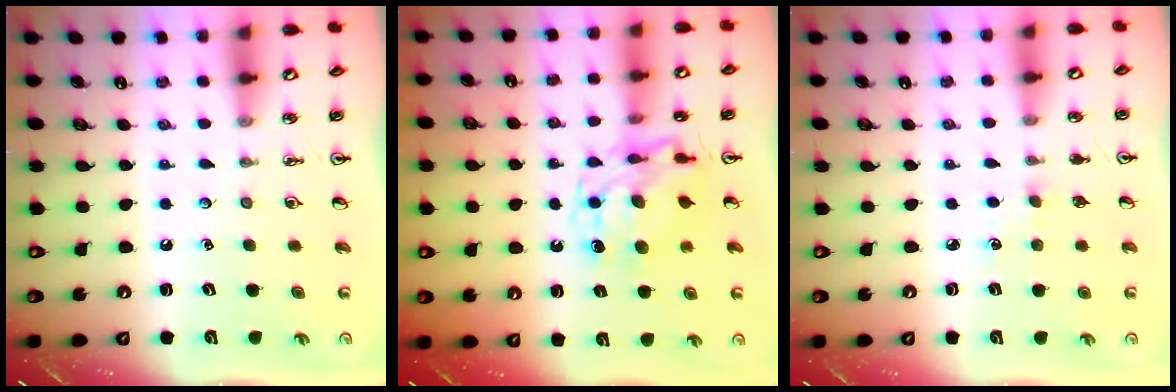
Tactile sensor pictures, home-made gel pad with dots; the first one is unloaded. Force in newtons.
{"total": 11.1, "press": 11.0, "slide": 1.4}
{"total": 2.0, "press": 2.0, "slide": 0.3}